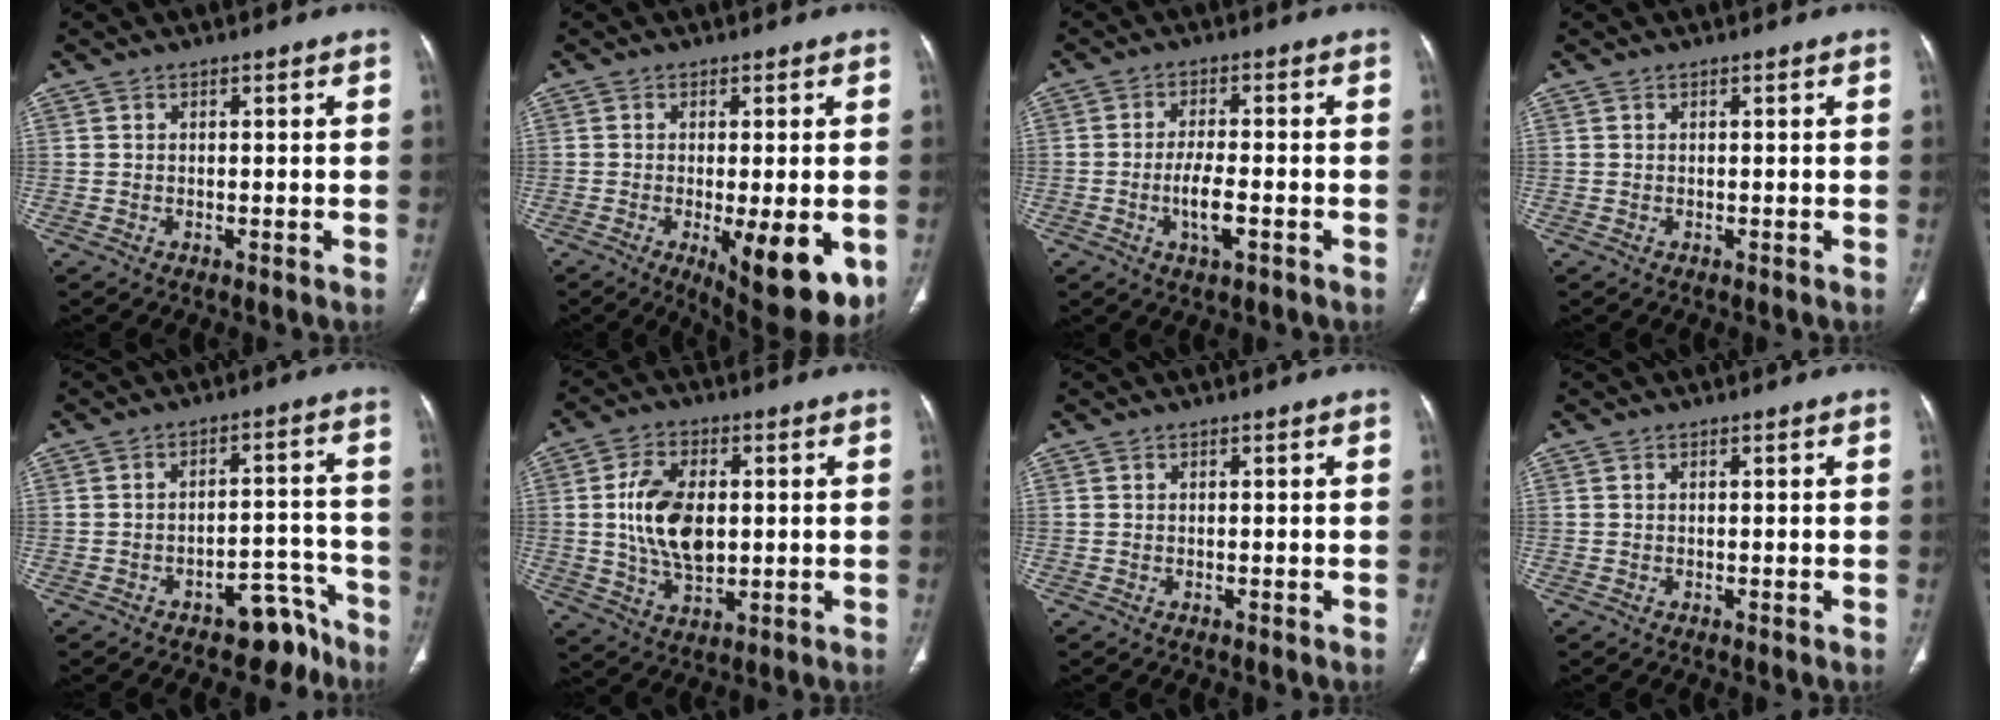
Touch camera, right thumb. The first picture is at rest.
{"total": 13.4, "force": [-3.9, 4.3, 12.1], "torque": [-0.148, -0.021, -0.042]}
{"total": 5.4, "force": [-1.9, 1.9, 4.8], "torque": [-0.089, 0.005, -0.033]}
{"total": 0.0}
{"total": 7.5, "force": [-5.7, 3.9, 2.9], "torque": [-0.008, 0.077, -0.079]}
{"total": 12.2, "force": [1.0, 7.3, 9.8], "torque": [-0.172, -0.004, 0.024]}
{"total": 0.0}
{"total": 0.0}